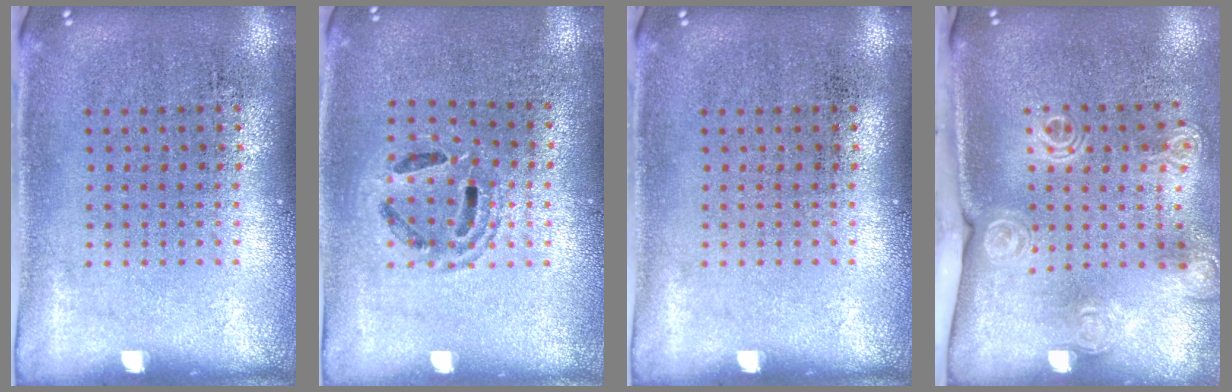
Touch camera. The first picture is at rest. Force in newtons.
{"total": 1.2, "press": 1.1, "slide": 0.4}
{"total": 0.0}
{"total": 2.0, "press": 1.6, "slide": 1.3}